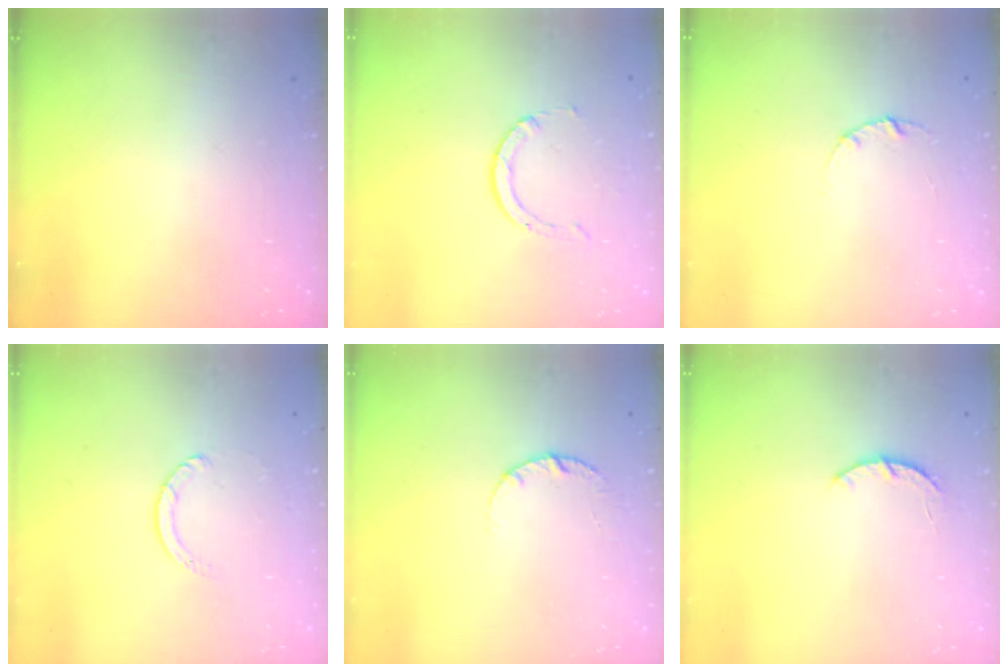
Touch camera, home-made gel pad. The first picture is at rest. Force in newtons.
{"total": 2.0, "press": 2.0, "slide": 0.2}
{"total": 3.0, "press": 3.0, "slide": 0.4}
{"total": 1.1, "press": 1.1, "slide": 0.1}
{"total": 3.6, "press": 3.5, "slide": 0.5}
{"total": 2.9, "press": 2.8, "slide": 0.5}